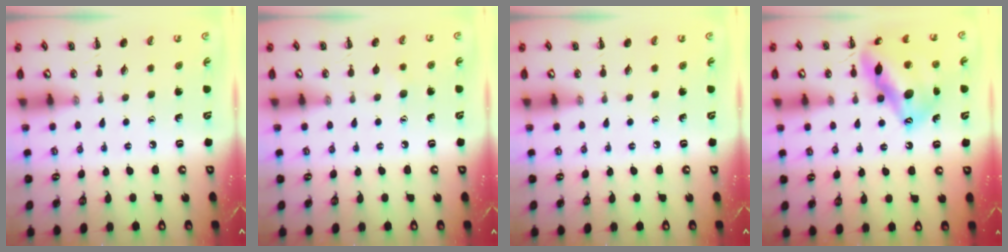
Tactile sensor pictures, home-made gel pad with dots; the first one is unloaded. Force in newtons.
{"total": 4.0, "press": 3.9, "slide": 0.9}
{"total": 0.0}
{"total": 17.9, "press": 17.7, "slide": 2.8}